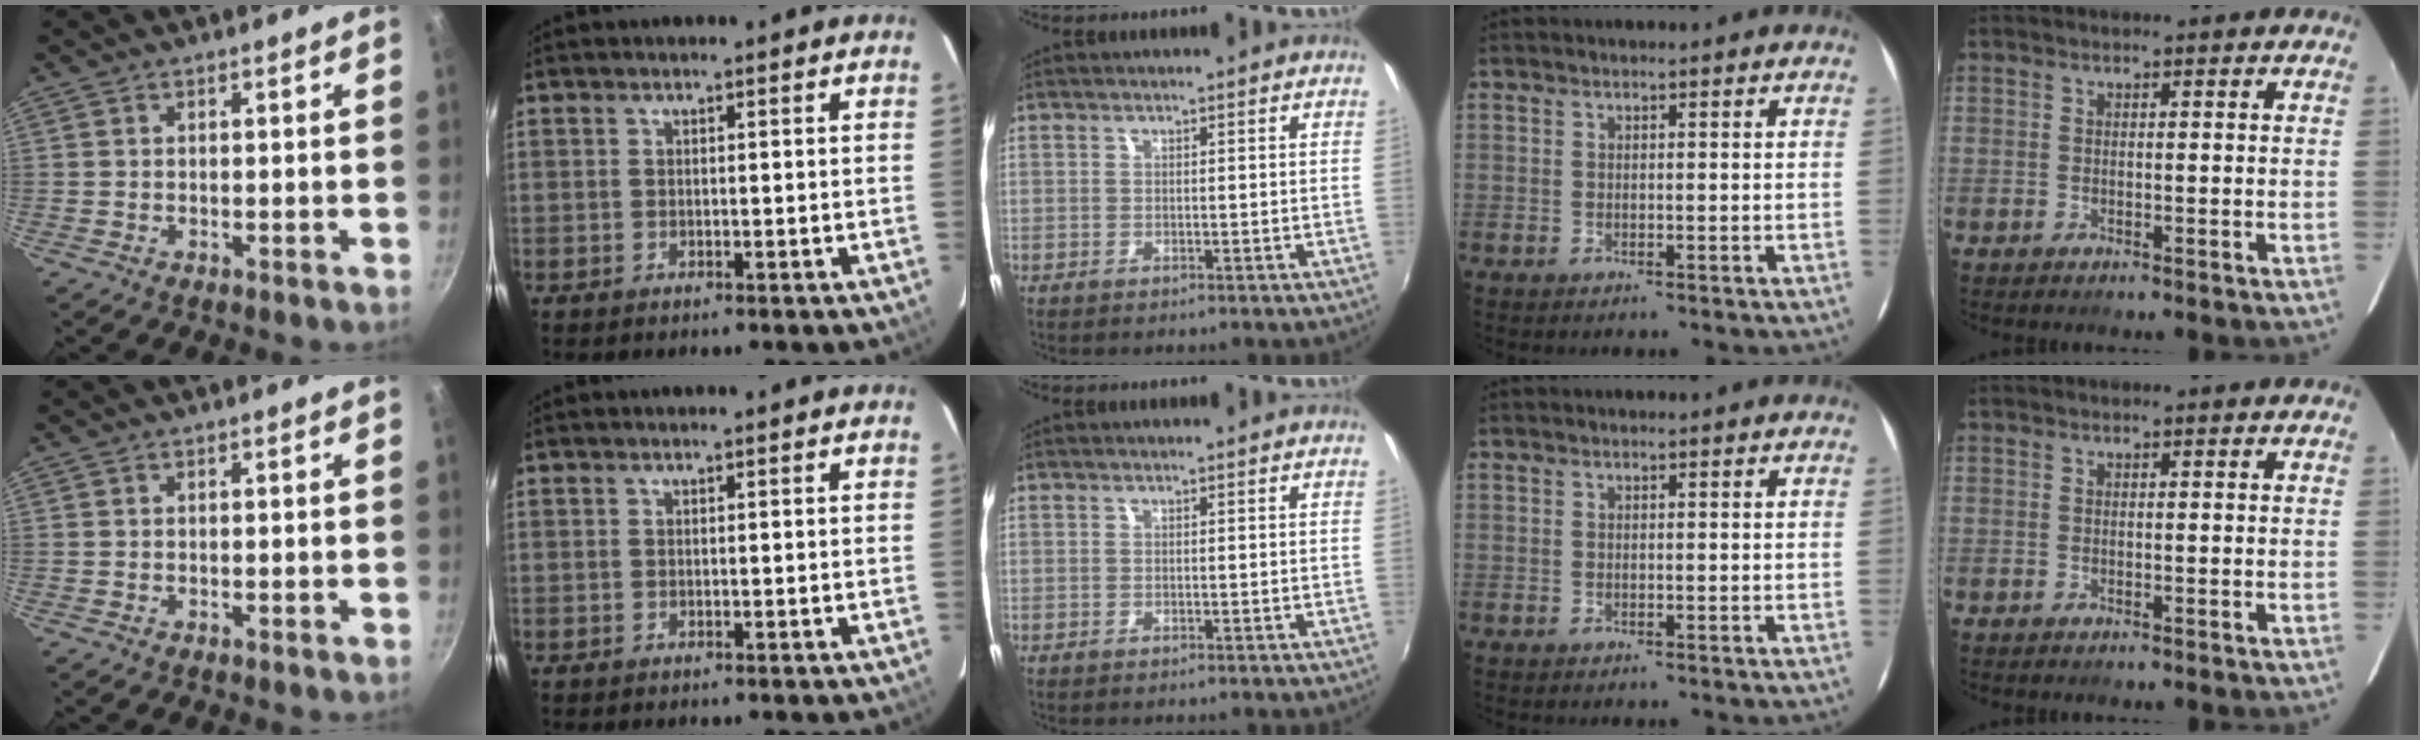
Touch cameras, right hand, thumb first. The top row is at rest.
{}